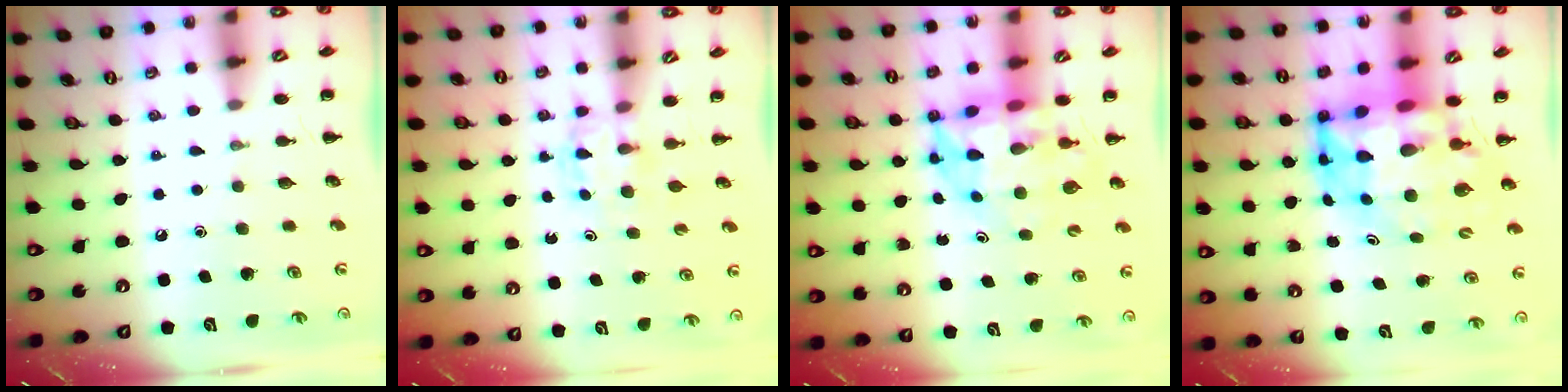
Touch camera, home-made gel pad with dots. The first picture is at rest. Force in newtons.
{"total": 2.6, "press": 2.4, "slide": 1.1}
{"total": 7.1, "press": 6.8, "slide": 2.0}
{"total": 11.8, "press": 11.3, "slide": 3.2}